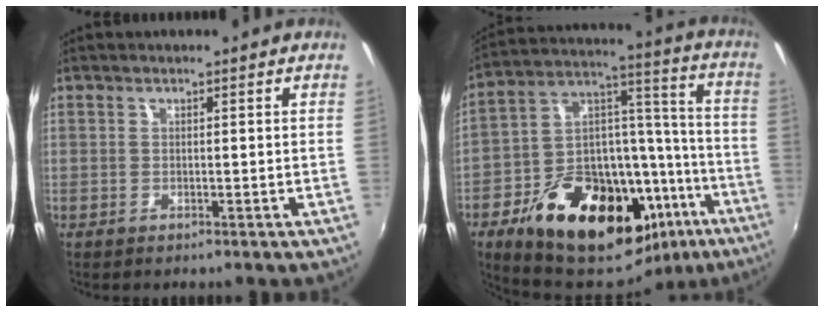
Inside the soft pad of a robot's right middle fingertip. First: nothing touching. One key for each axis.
{"total": 31.9, "fx": -17.5, "fy": 16.8, "fz": 20.7, "tx": -0.339, "ty": 0.043, "tz": -0.241}